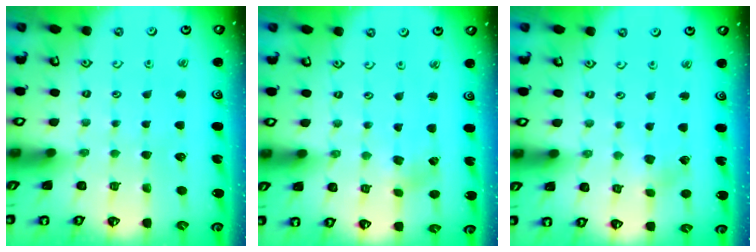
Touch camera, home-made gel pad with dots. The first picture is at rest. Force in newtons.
{"total": 2.8, "press": 2.8, "slide": 0.3}
{"total": 2.1, "press": 2.1, "slide": 0.3}